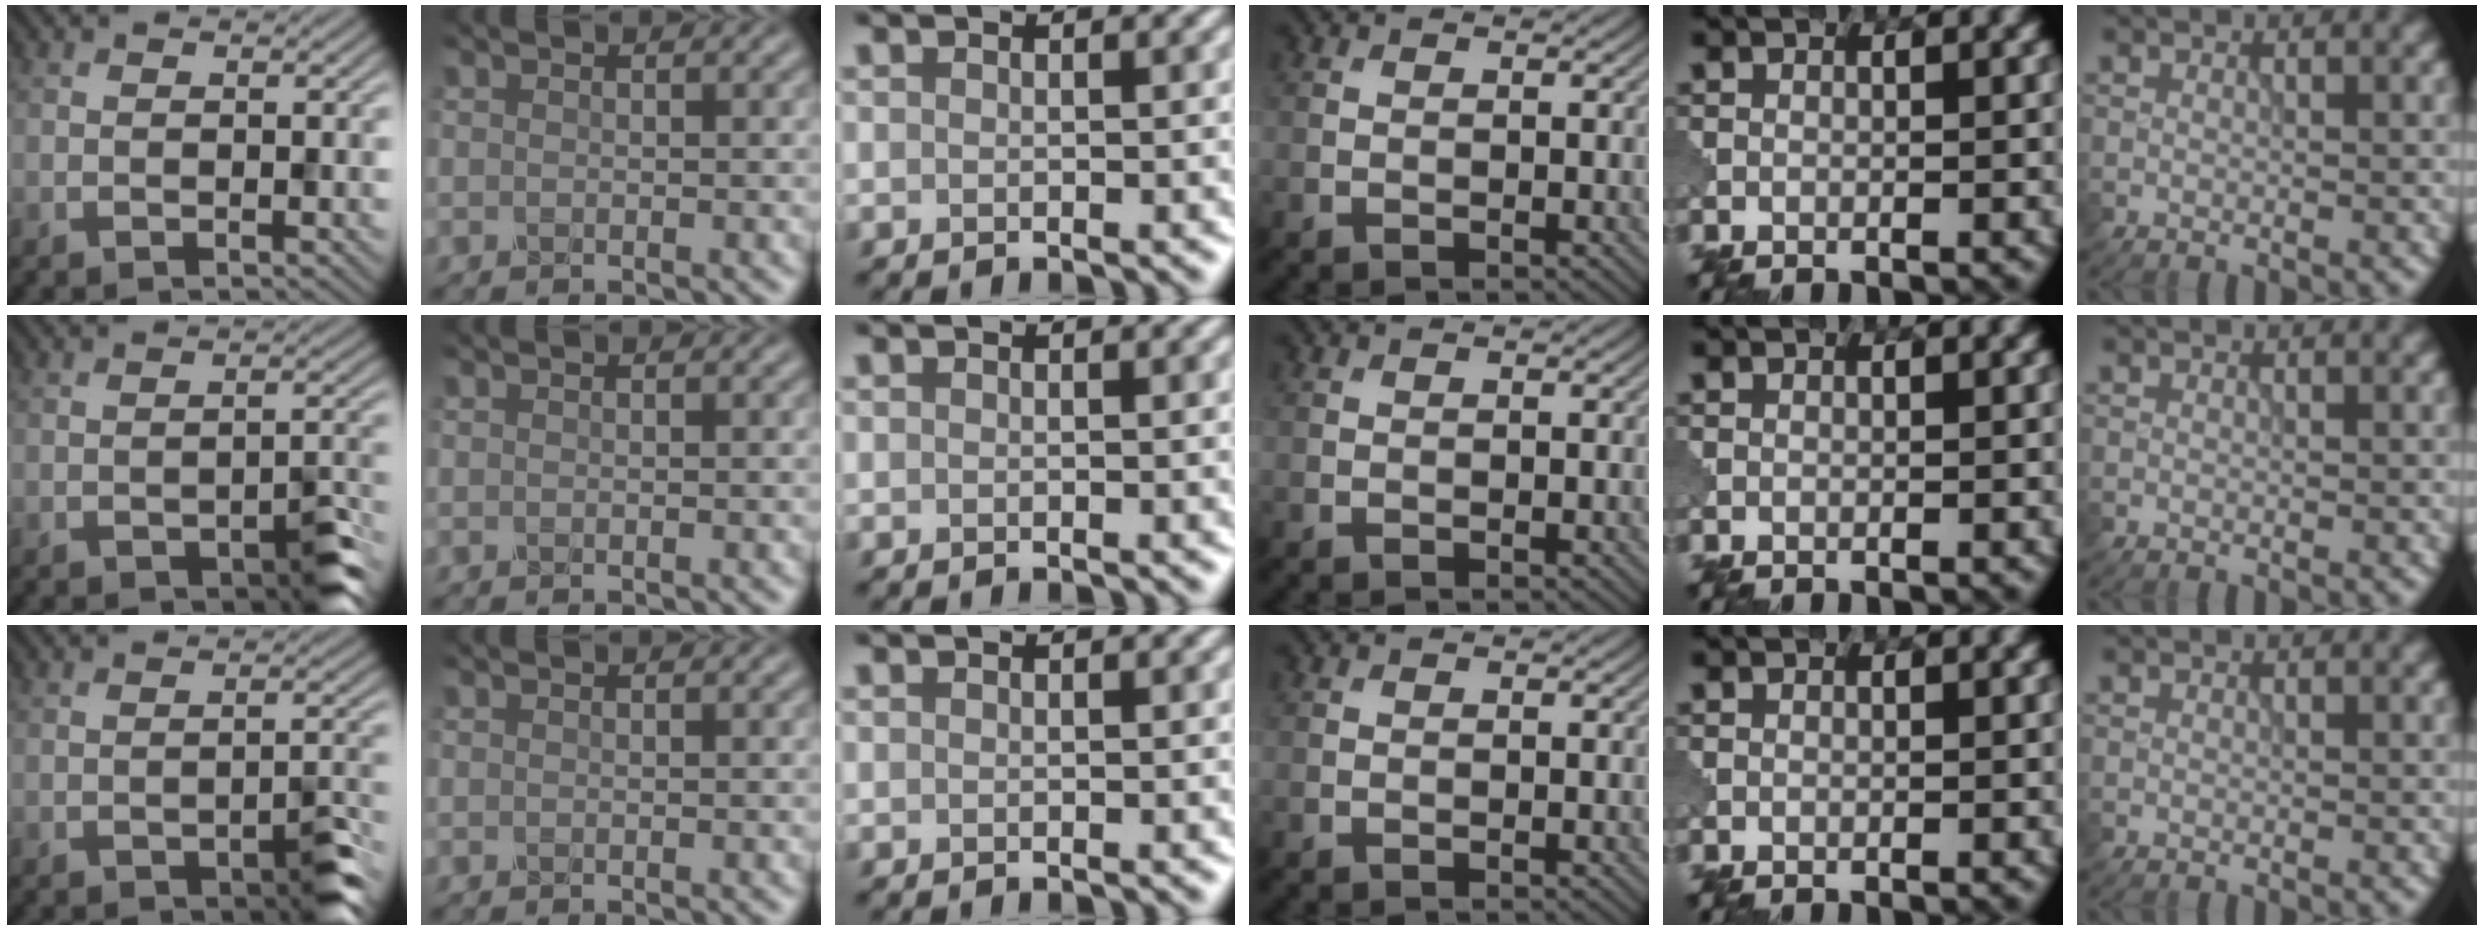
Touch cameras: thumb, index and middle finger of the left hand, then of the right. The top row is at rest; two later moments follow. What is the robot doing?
{"motion": "disassemble", "object": "pitcher"}